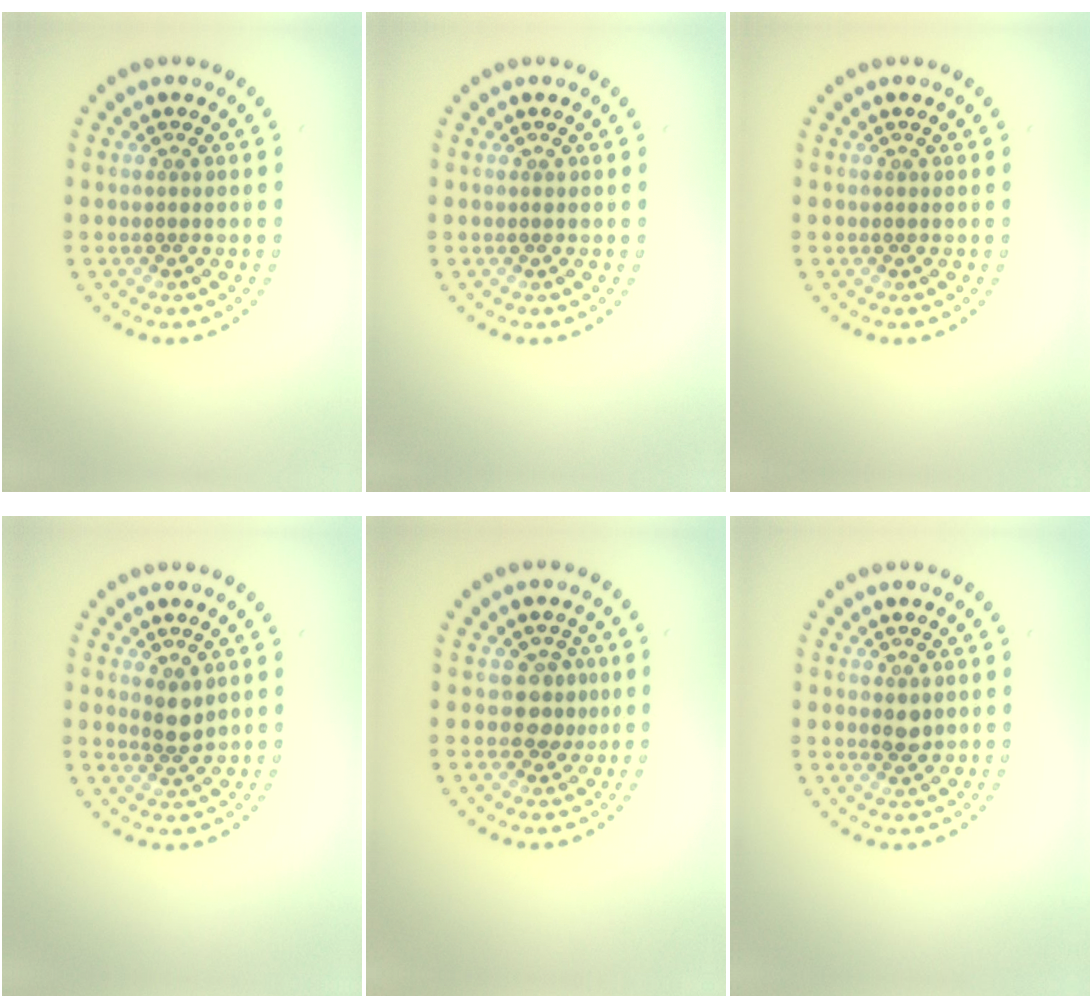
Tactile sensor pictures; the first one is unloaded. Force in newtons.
{"total": 0.0}
{"total": 0.0}
{"total": 1.8, "press": 1.5, "slide": 1.0}
{"total": 2.2, "press": 1.8, "slide": 1.2}
{"total": 1.2, "press": 1.2, "slide": 0.3}